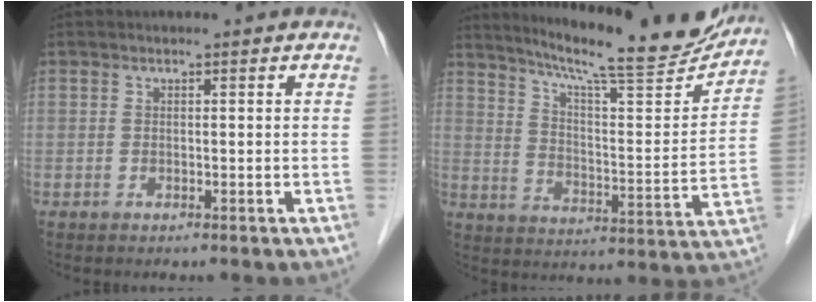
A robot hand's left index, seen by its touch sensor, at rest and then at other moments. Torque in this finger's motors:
{"motor_torque": [0.29, -0.14, 0.41, 0.09]}